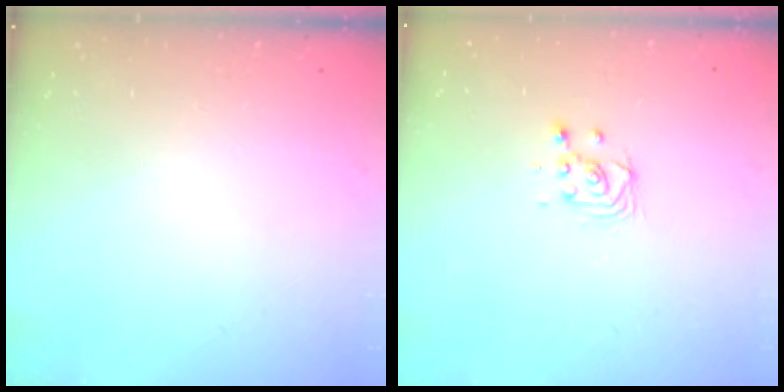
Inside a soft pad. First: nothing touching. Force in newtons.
{"total": 3.3, "press": 3.2, "slide": 0.6}